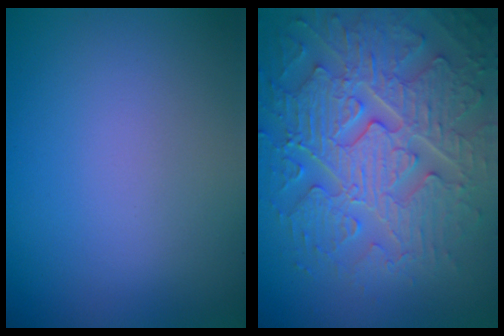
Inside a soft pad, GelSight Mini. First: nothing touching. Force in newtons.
{"total": 8.3, "press": 6.5, "slide": 5.1}